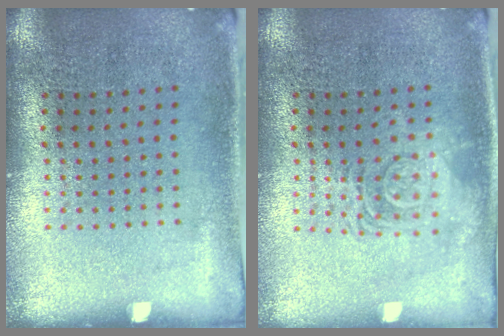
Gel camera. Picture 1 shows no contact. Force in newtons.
{"total": 2.8, "press": 2.8, "slide": 0.5}